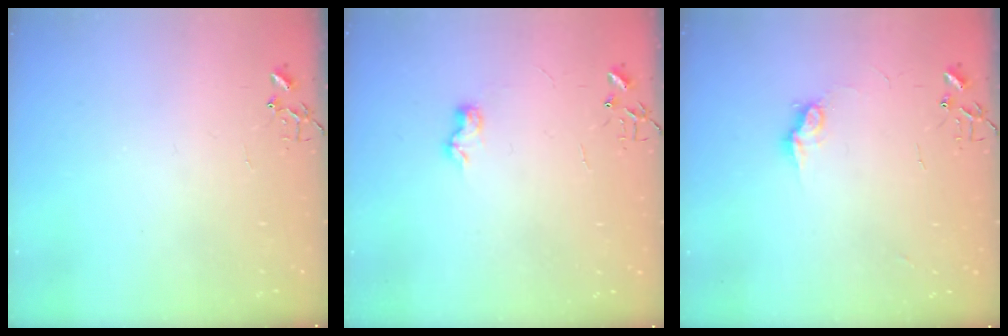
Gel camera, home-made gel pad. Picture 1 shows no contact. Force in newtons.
{"total": 6.9, "press": 6.9, "slide": 0.8}
{"total": 8.0, "press": 8.0, "slide": 0.4}